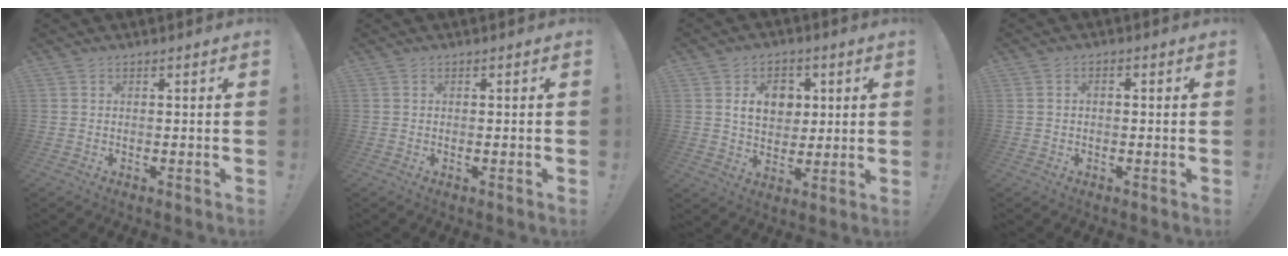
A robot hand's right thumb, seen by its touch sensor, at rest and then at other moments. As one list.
[{"total": 0.6, "force": [-0.3, -0.1, 0.5], "torque": [-0.010, 0.000, -0.004]}, {"total": 10.8, "force": [3.2, 8.6, 5.8], "torque": [-0.077, -0.006, 0.062]}, {"total": 1.5, "force": [-0.7, 0.9, 0.9], "torque": [-0.016, 0.007, -0.013]}]